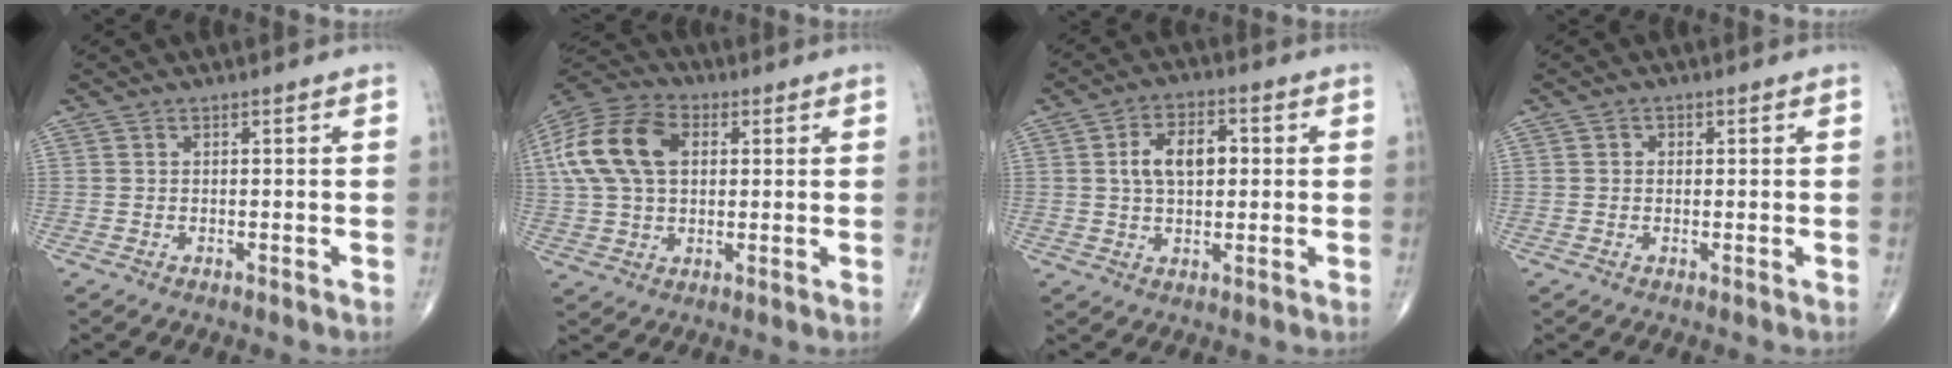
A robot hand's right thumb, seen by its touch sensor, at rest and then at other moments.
{"total": 16.7, "force": [3.5, 11.0, 12.1], "torque": [-0.242, 0.018, 0.057]}
{"total": 8.8, "force": [1.4, 5.3, 6.9], "torque": [-0.108, 0.014, 0.022]}
{"total": 1.2, "force": [0.2, 1.1, 0.5], "torque": [0.000, 0.002, 0.000]}